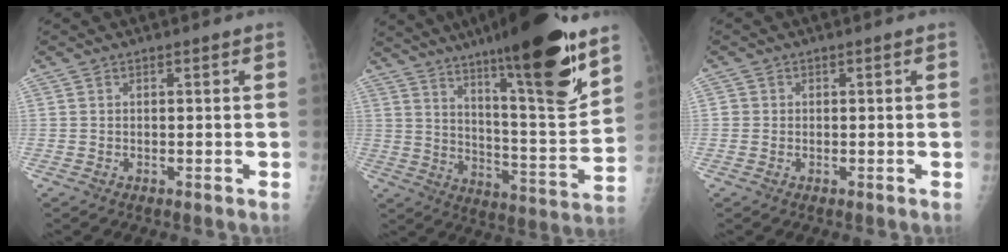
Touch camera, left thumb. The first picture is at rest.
{"total": 23.6, "force": [15.2, 3.5, 17.6], "torque": [-0.247, -0.079, 0.245]}
{"total": 1.0, "force": [0.0, 1.0, 0.1], "torque": [0.005, 0.004, -0.002]}